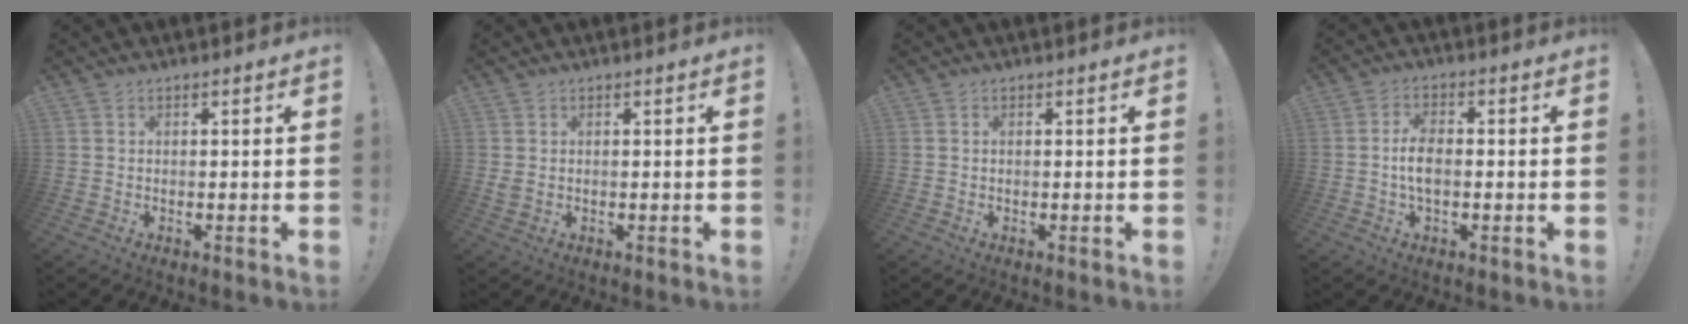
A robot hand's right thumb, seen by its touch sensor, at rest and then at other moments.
{"total": 1.5, "force": [0.5, 1.0, 1.0], "torque": [-0.012, 0.000, 0.009]}
{"total": 0.0}
{"total": 6.1, "force": [-0.8, 3.2, 5.1], "torque": [-0.090, 0.002, -0.017]}